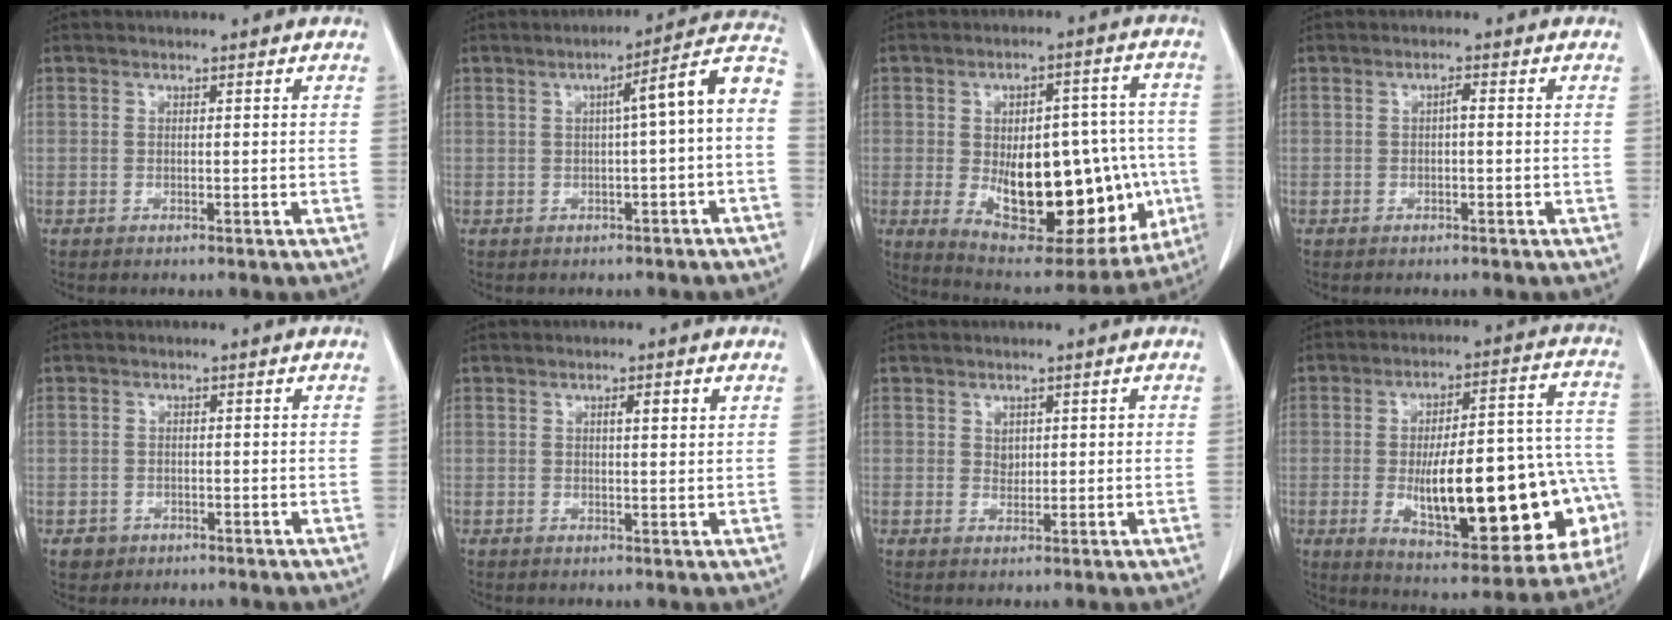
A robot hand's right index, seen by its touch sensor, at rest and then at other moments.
{"total": 8.3, "force": [-0.4, 0.1, 8.2], "torque": [-0.102, 0.028, -0.012]}
{"total": 23.3, "force": [-4.4, 11.1, 20.0], "torque": [-0.268, 0.017, -0.032]}
{"total": 1.0, "force": [-0.1, 0.2, 1.0], "torque": [-0.016, 0.003, -0.001]}
{"total": 2.2, "force": [-1.0, 1.9, 0.1], "torque": [-0.001, 0.008, -0.015]}
{"total": 2.2, "force": [0.9, 0.2, 2.0], "torque": [-0.034, -0.001, 0.013]}
{"total": 1.6, "force": [0.4, 1.2, 0.9], "torque": [-0.012, 0.003, 0.011]}
{"total": 26.8, "force": [-5.8, 7.8, 25.0], "torque": [-0.292, 0.028, -0.060]}